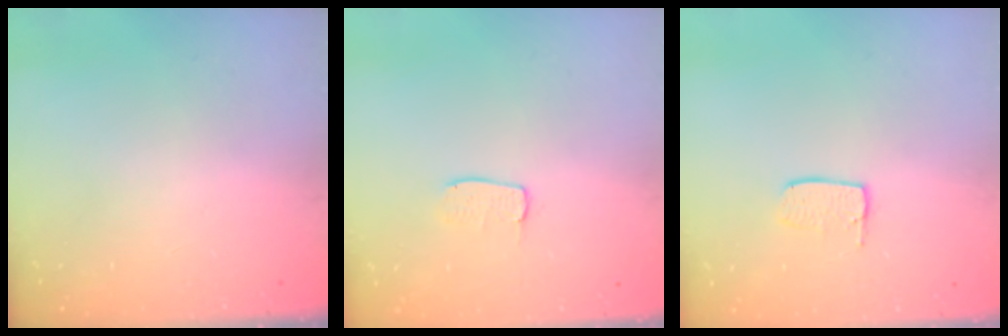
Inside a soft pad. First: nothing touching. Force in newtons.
{"total": 4.5, "press": 4.5, "slide": 0.3}
{"total": 5.8, "press": 5.8, "slide": 0.4}